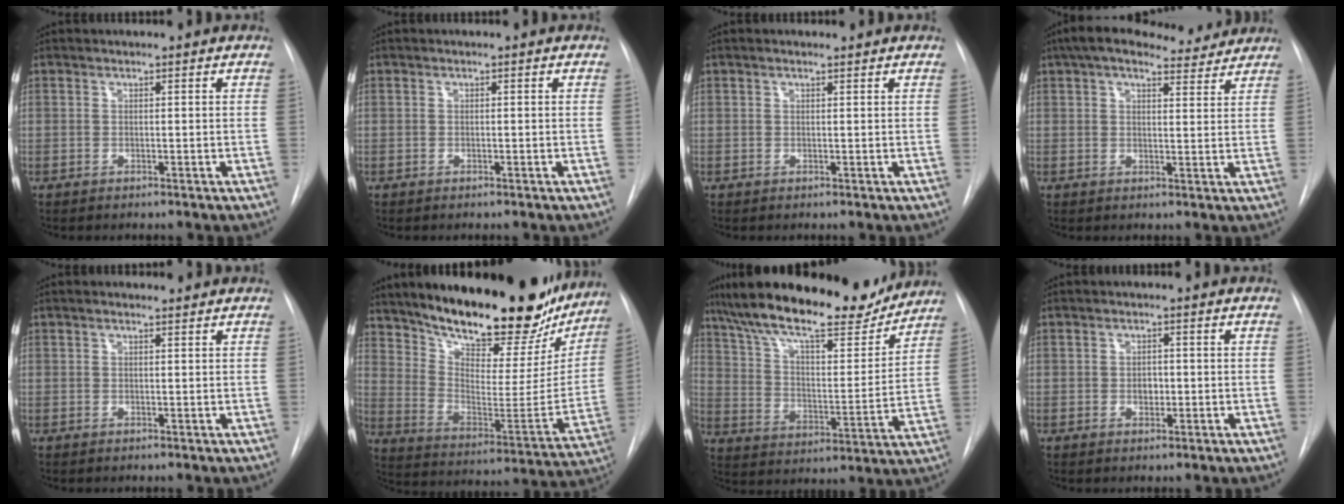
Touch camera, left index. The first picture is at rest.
{"total": 0.0}
{"total": 1.2, "force": [1.1, 0.2, 0.5], "torque": [-0.012, 0.014, 0.019]}
{"total": 12.7, "force": [11.1, 3.2, 5.3], "torque": [-0.077, 0.032, 0.151]}
{"total": 1.8, "force": [1.6, 0.4, 0.7], "torque": [-0.014, 0.016, 0.026]}
{"total": 28.9, "force": [23.5, 8.8, 14.4], "torque": [-0.232, -0.036, 0.330]}
{"total": 22.7, "force": [19.0, 5.2, 11.1], "torque": [-0.194, 0.007, 0.292]}
{"total": 1.6, "force": [-0.1, 1.2, 1.1], "torque": [-0.016, 0.002, 0.000]}